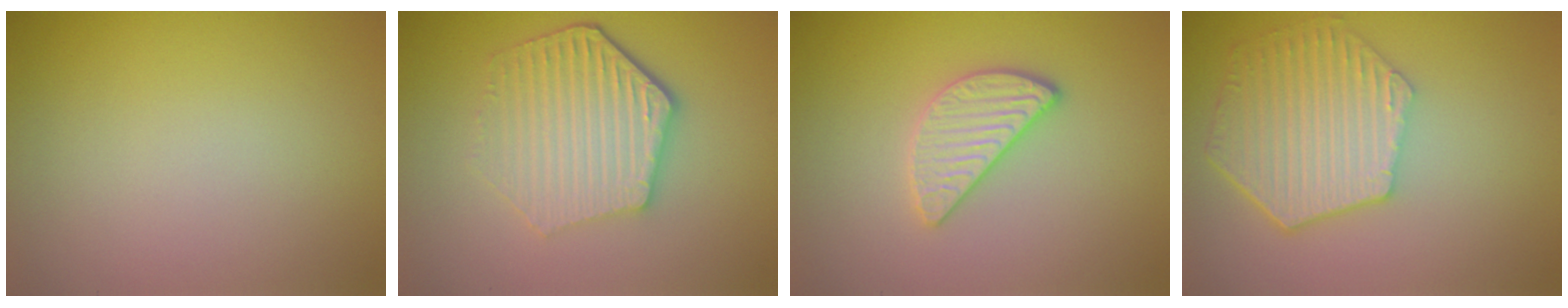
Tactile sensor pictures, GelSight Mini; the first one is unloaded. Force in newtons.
{"total": 5.6, "press": 4.4, "slide": 3.5}
{"total": 3.0, "press": 2.8, "slide": 1.1}
{"total": 6.3, "press": 4.8, "slide": 4.0}